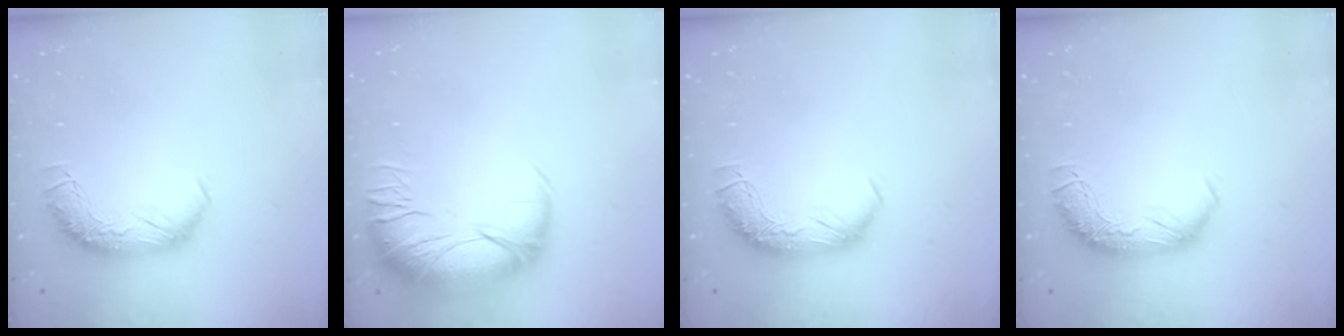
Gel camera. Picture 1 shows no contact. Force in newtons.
{"total": 5.4, "press": 4.0, "slide": 3.6}
{"total": 0.0}
{"total": 0.0}